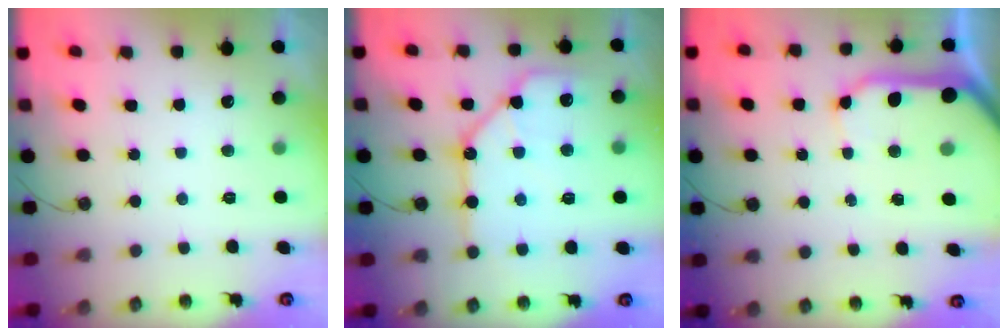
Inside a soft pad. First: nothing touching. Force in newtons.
{"total": 15.0, "press": 14.9, "slide": 1.7}
{"total": 11.8, "press": 11.7, "slide": 1.5}